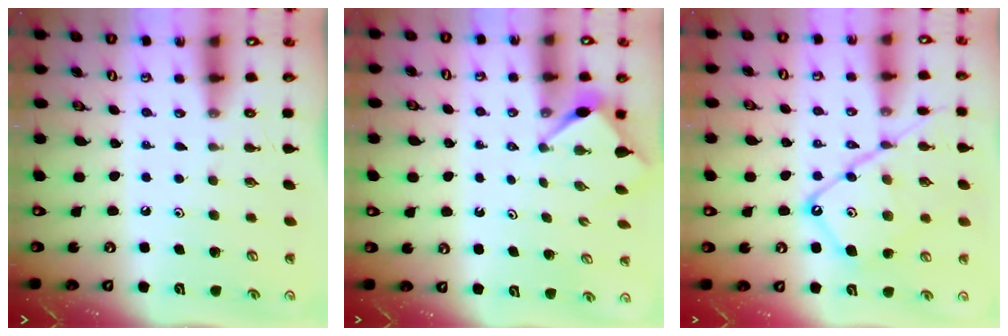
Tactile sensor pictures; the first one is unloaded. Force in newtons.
{"total": 3.4, "press": 3.4, "slide": 0.3}
{"total": 15.7, "press": 15.6, "slide": 1.4}